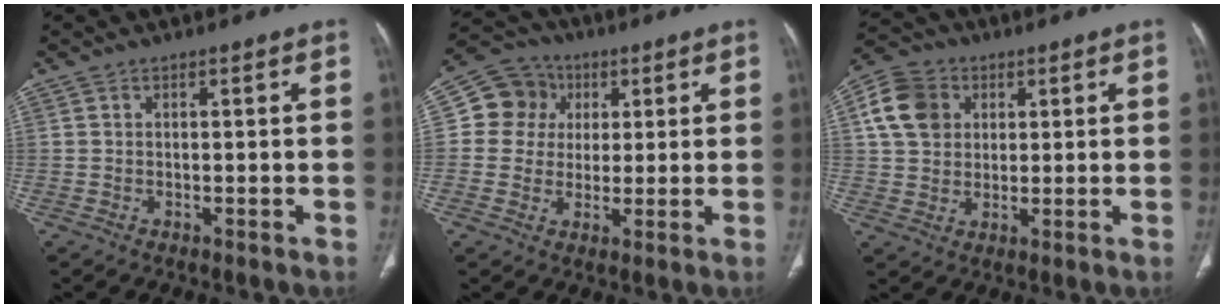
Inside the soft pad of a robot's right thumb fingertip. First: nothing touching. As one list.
[{"total": 9.4, "force": [2.0, 8.7, 2.8], "torque": [-0.020, 0.008, 0.027]}, {"total": 9.8, "force": [2.8, 8.2, 4.7], "torque": [-0.074, 0.004, 0.046]}]